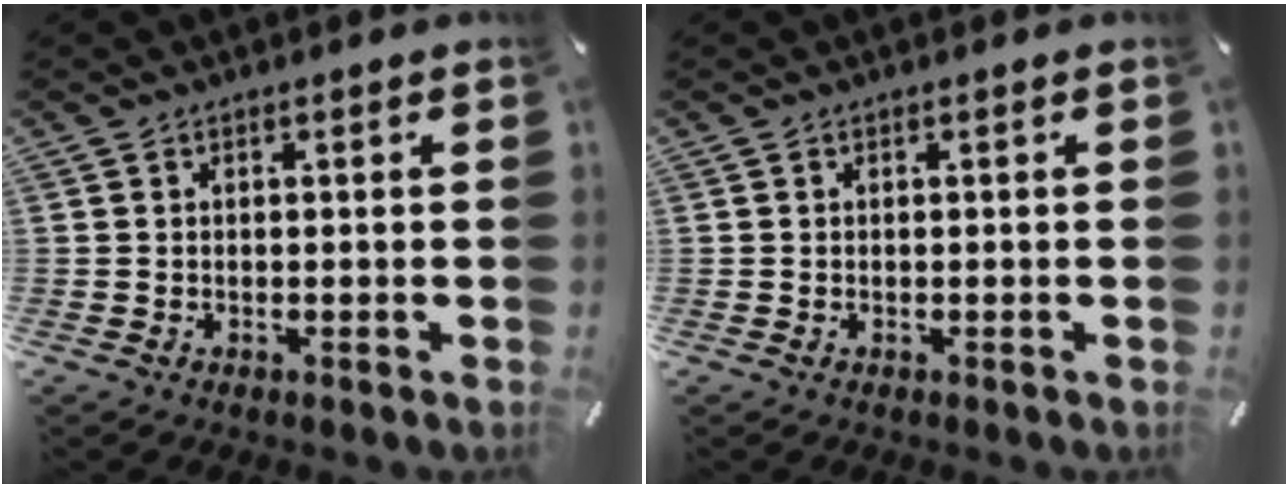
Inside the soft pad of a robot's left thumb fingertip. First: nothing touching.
{"total": 0.0}